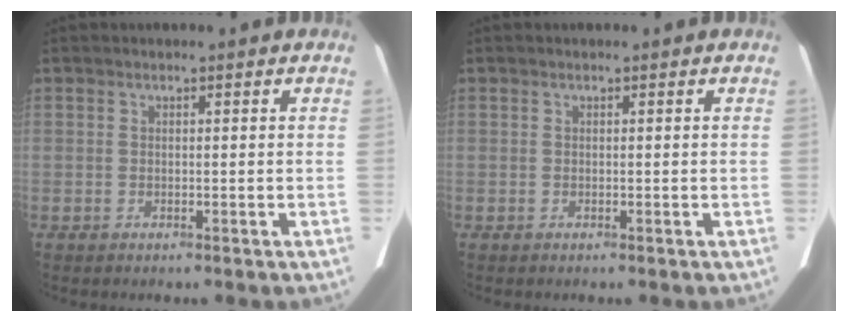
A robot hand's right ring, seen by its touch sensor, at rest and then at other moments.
{"total": 0.0}